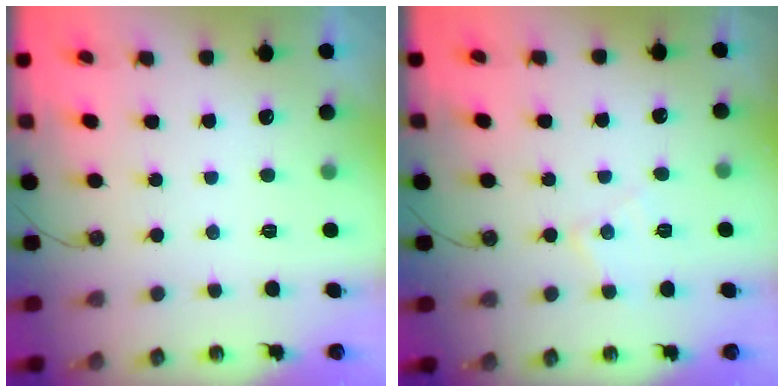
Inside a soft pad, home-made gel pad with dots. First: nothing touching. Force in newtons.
{"total": 6.9, "press": 6.8, "slide": 0.6}